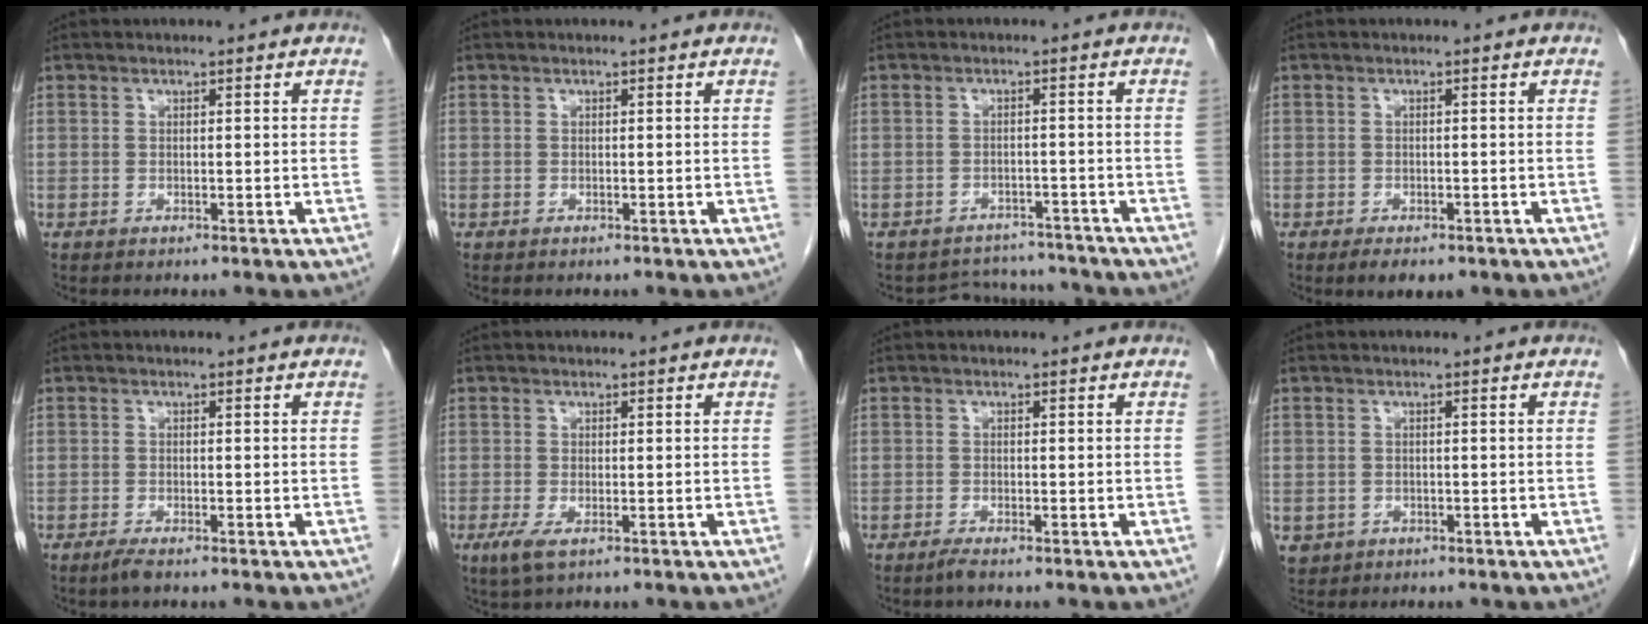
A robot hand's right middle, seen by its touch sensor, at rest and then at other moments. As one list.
[{"total": 0.0}, {"total": 5.8, "force": [-5.5, 1.7, -1.0], "torque": [0.015, 0.020, -0.072]}, {"total": 3.5, "force": [-2.4, 1.6, 2.0], "torque": [-0.027, -0.004, -0.029]}, {"total": 1.4, "force": [-1.0, 0.0, 0.9], "torque": [-0.027, -0.005, -0.022]}, {"total": 2.6, "force": [-1.1, 0.7, 2.2], "torque": [-0.049, -0.009, -0.018]}, {"total": 1.1, "force": [-0.8, -0.1, 0.7], "torque": [-0.018, -0.003, -0.018]}, {"total": 2.4, "force": [-0.9, 2.1, 0.5], "torque": [-0.005, 0.002, -0.007]}]